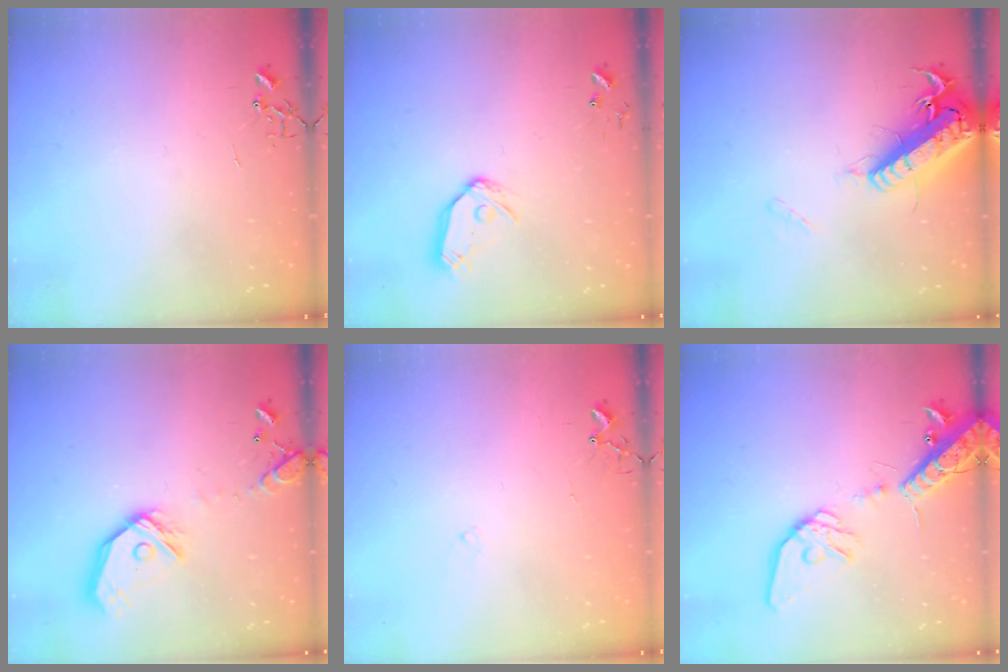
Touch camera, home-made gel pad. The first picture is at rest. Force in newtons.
{"total": 9.6, "press": 9.6, "slide": 1.0}
{"total": 20.1, "press": 19.7, "slide": 3.9}
{"total": 16.5, "press": 16.3, "slide": 2.4}
{"total": 6.5, "press": 6.5, "slide": 0.7}
{"total": 18.9, "press": 18.6, "slide": 3.4}